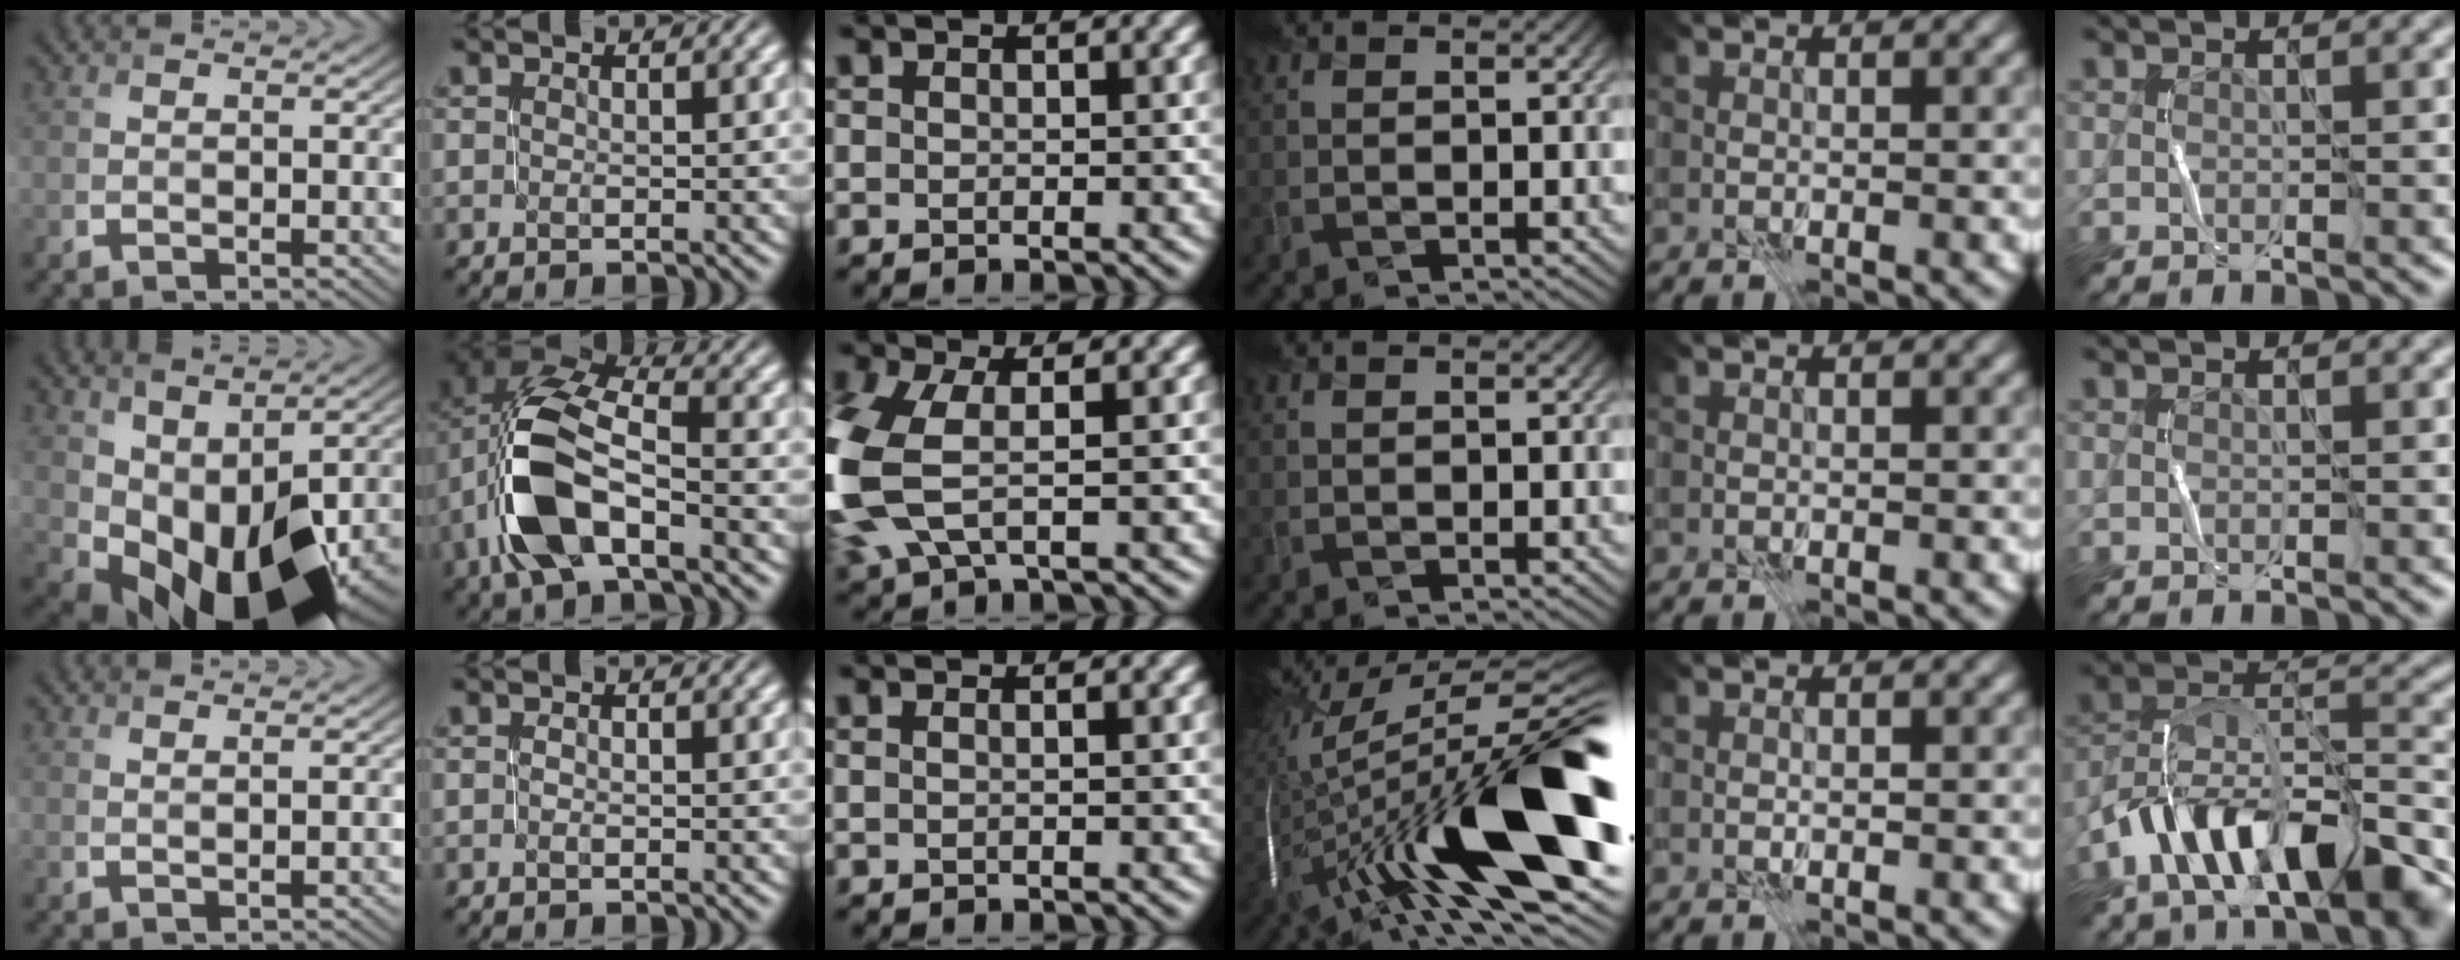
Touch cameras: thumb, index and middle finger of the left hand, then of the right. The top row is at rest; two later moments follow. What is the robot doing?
{"motion": "close", "object": "stapler"}